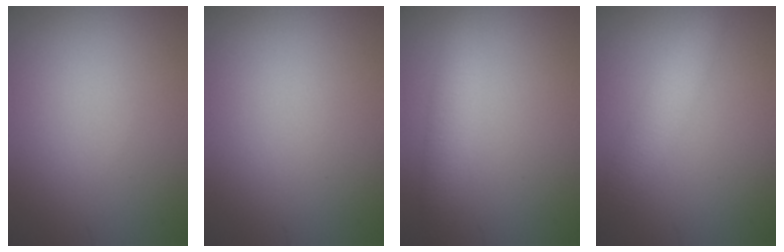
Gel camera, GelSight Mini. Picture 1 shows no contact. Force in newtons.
{"total": 0.0}
{"total": 3.0, "press": 3.0, "slide": 0.1}
{"total": 3.0, "press": 3.0, "slide": 0.1}